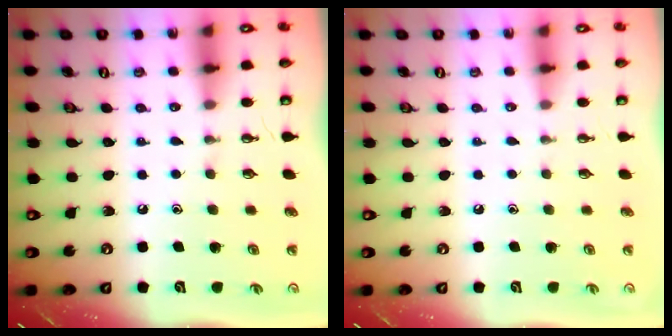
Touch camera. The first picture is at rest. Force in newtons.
{"total": 0.0}